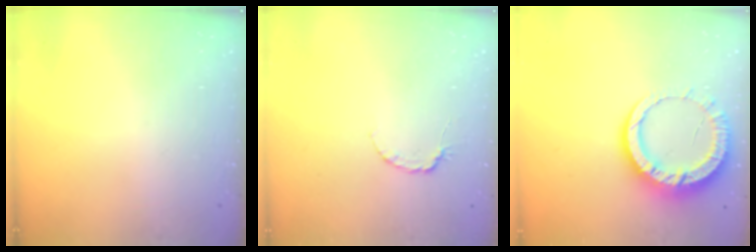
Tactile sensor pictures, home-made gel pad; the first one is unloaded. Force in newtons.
{"total": 3.7, "press": 3.6, "slide": 0.5}
{"total": 12.7, "press": 12.6, "slide": 1.4}